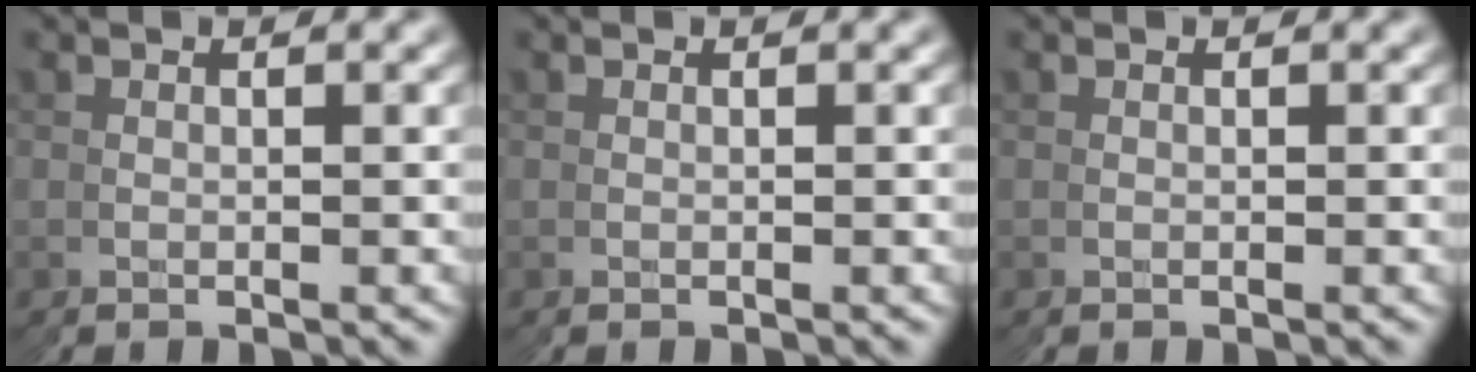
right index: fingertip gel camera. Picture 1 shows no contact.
{"total": 0.0}
{"total": 0.0}